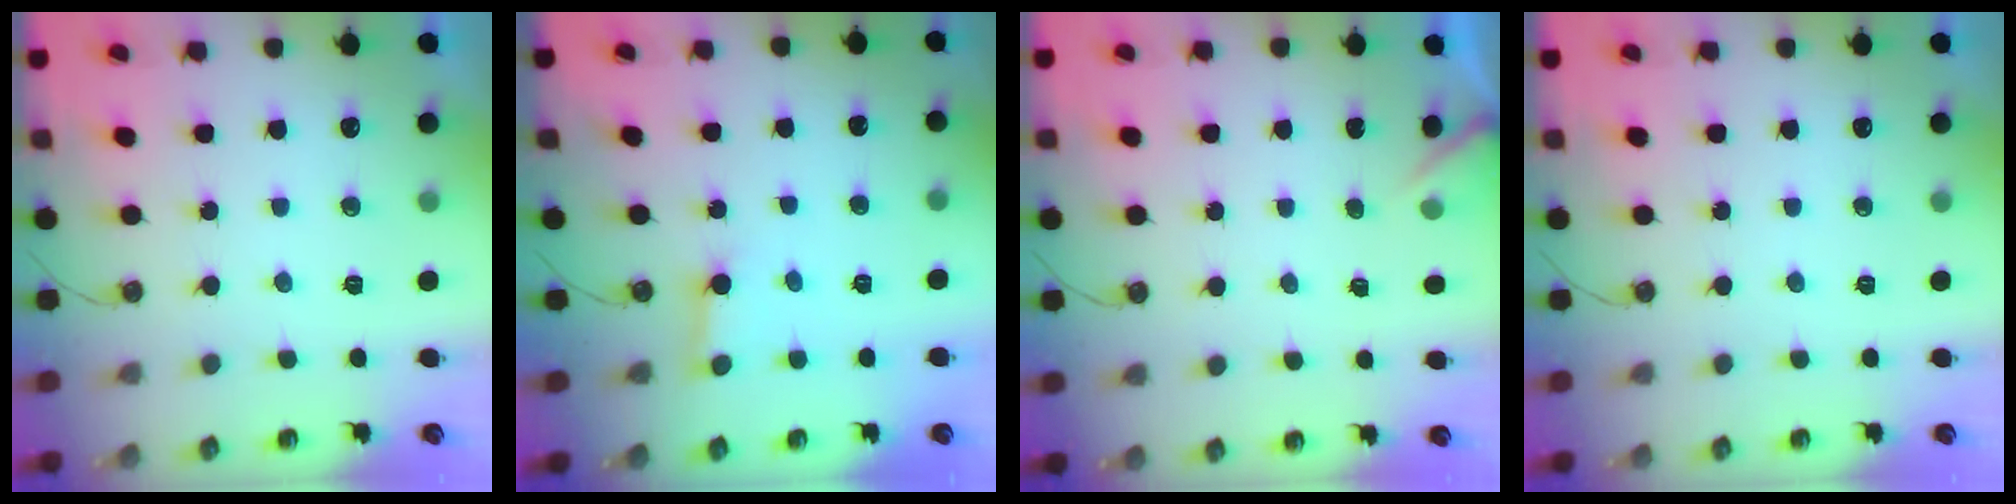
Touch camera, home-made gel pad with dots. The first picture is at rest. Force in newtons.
{"total": 2.7, "press": 2.7, "slide": 0.1}
{"total": 2.9, "press": 2.9, "slide": 0.3}
{"total": 0.0}